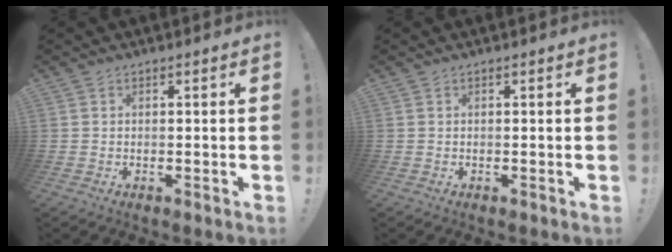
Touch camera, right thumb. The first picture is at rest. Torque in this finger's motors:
{"motor_torque": [0.10, -0.05, 0.61, 0.01, -0.06]}